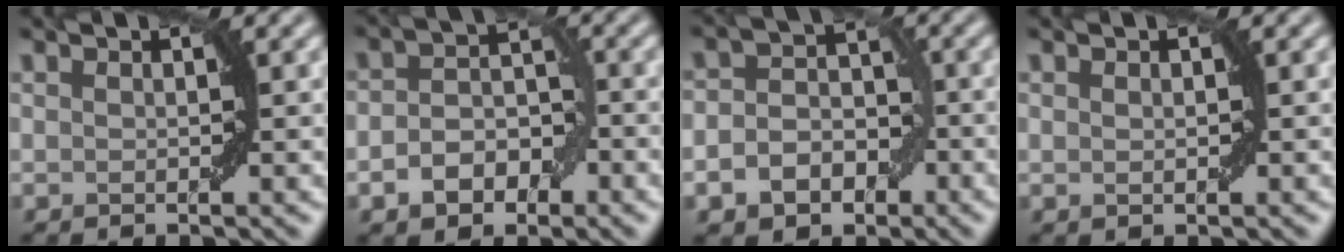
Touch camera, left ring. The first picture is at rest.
{"total": 3.9, "force": [-1.5, 2.6, 2.5], "torque": [-0.039, 0.005, -0.028]}
{"total": 5.4, "force": [-2.1, 4.2, 2.7], "torque": [-0.016, -0.005, -0.039]}
{"total": 0.6, "force": [0.1, 0.3, 0.5], "torque": [-0.007, 0.002, 0.004]}